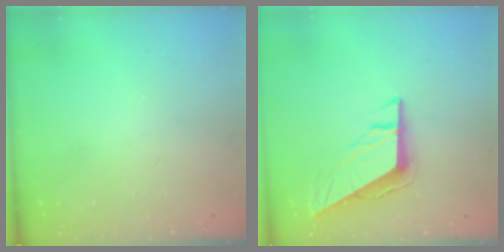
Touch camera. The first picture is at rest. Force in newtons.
{"total": 9.1, "press": 9.1, "slide": 0.3}